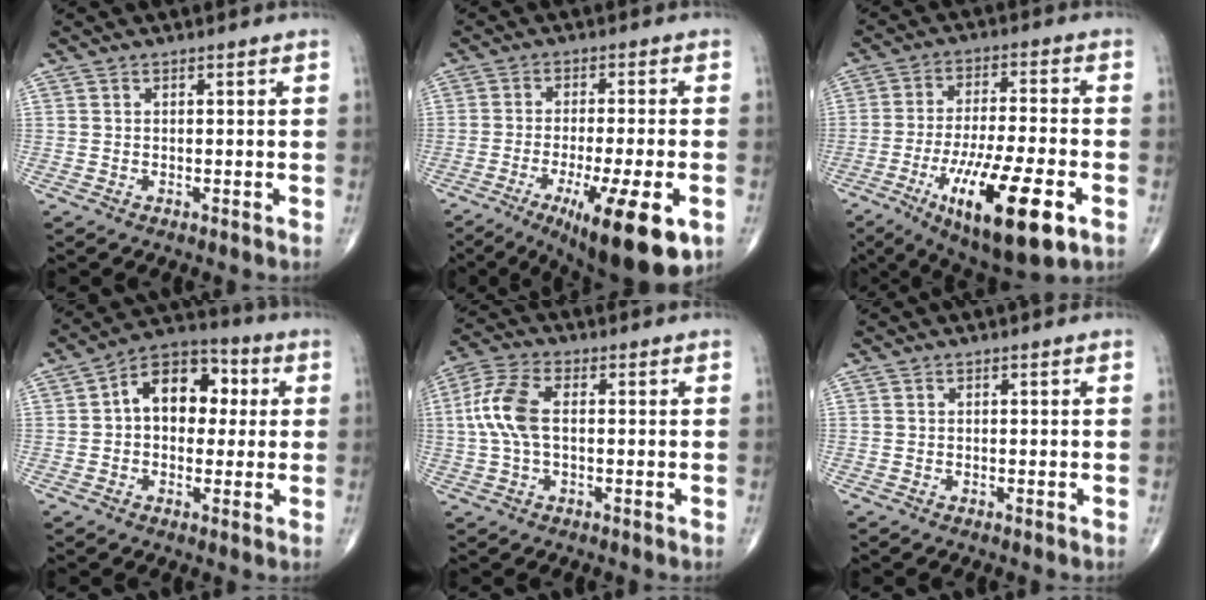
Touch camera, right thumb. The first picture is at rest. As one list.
[{"total": 16.1, "force": [-7.1, 3.6, 14.0], "torque": [-0.188, -0.005, -0.100]}, {"total": 18.9, "force": [-7.7, 5.1, 16.6], "torque": [-0.296, 0.006, -0.117]}, {"total": 12.2, "force": [1.9, 8.3, 8.8], "torque": [-0.098, 0.027, 0.016]}, {"total": 8.7, "force": [0.5, 4.4, 7.5], "torque": [-0.182, 0.023, 0.008]}, {"total": 0.0}]